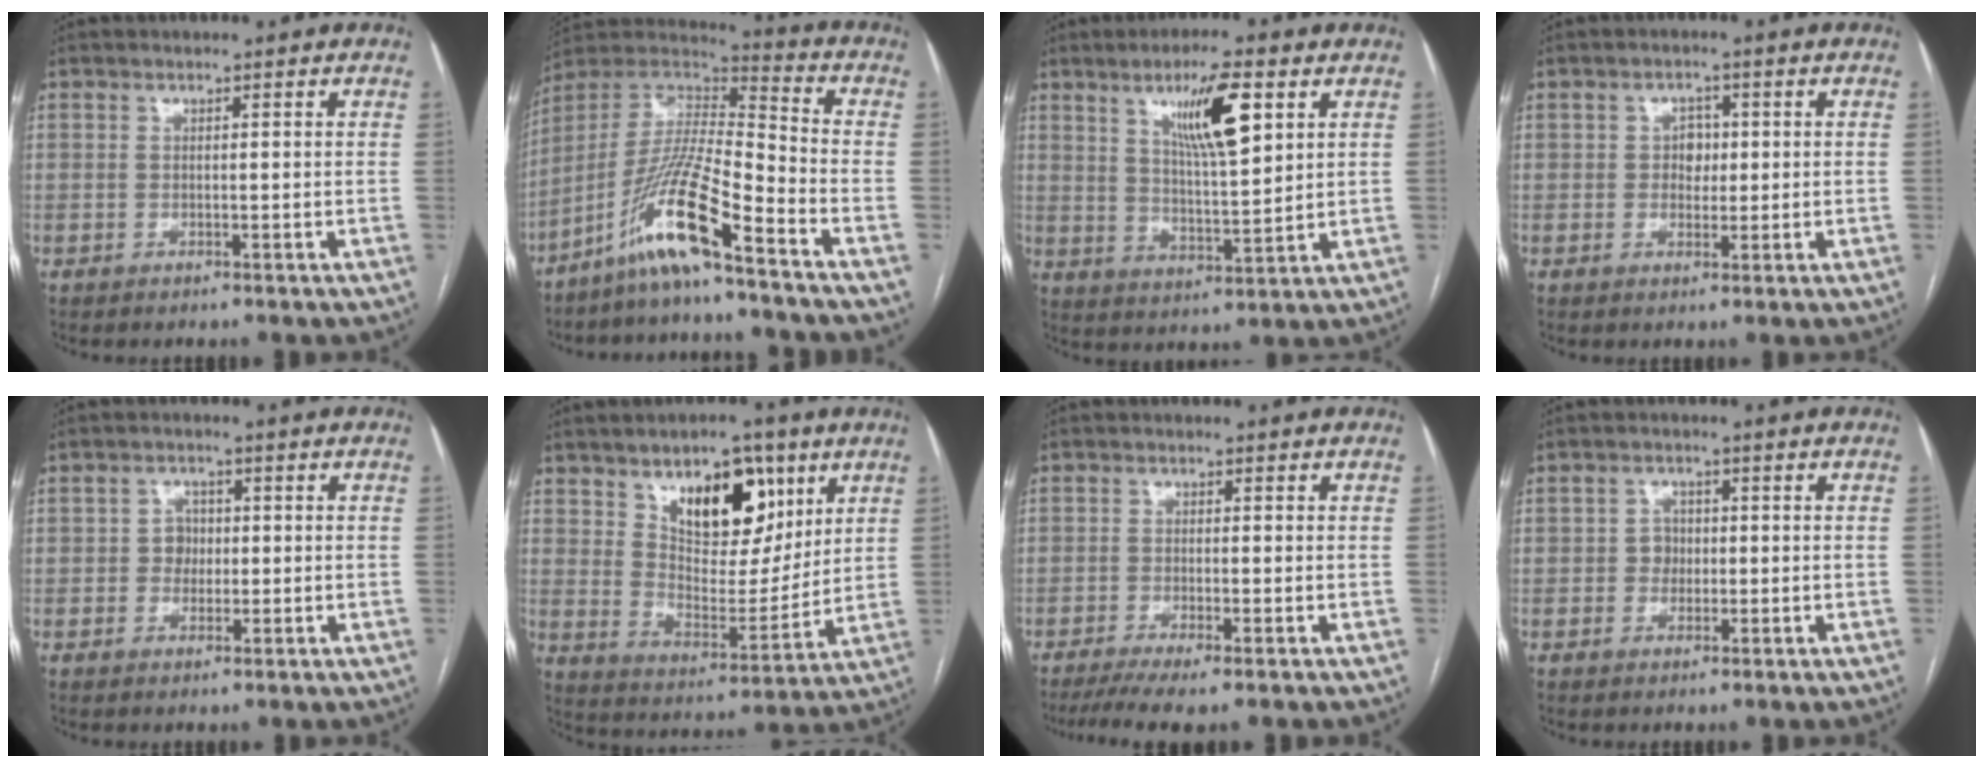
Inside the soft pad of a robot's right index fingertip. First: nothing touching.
{"total": 13.8, "force": [-8.9, 0.0, 10.5], "torque": [-0.218, -0.005, -0.173]}
{"total": 10.5, "force": [4.8, 1.6, 9.1], "torque": [-0.159, 0.001, 0.085]}
{"total": 2.8, "force": [0.3, 2.1, 1.8], "torque": [-0.021, 0.006, 0.004]}
{"total": 2.6, "force": [-0.1, 2.3, 1.1], "torque": [-0.011, 0.006, -0.002]}
{"total": 14.1, "force": [7.4, 6.6, 10.1], "torque": [-0.149, 0.005, 0.130]}
{"total": 5.1, "force": [-3.5, 0.3, 3.6], "torque": [-0.061, -0.010, -0.062]}
{"total": 2.3, "force": [-0.2, 2.1, 0.9], "torque": [-0.008, 0.007, -0.004]}